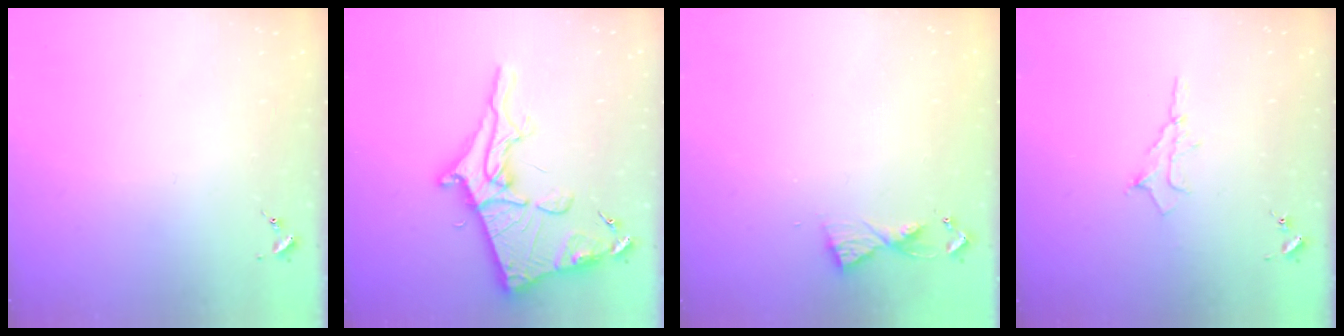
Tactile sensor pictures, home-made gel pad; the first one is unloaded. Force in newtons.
{"total": 19.1, "press": 19.1, "slide": 1.4}
{"total": 5.5, "press": 5.4, "slide": 0.6}
{"total": 6.2, "press": 6.1, "slide": 0.8}